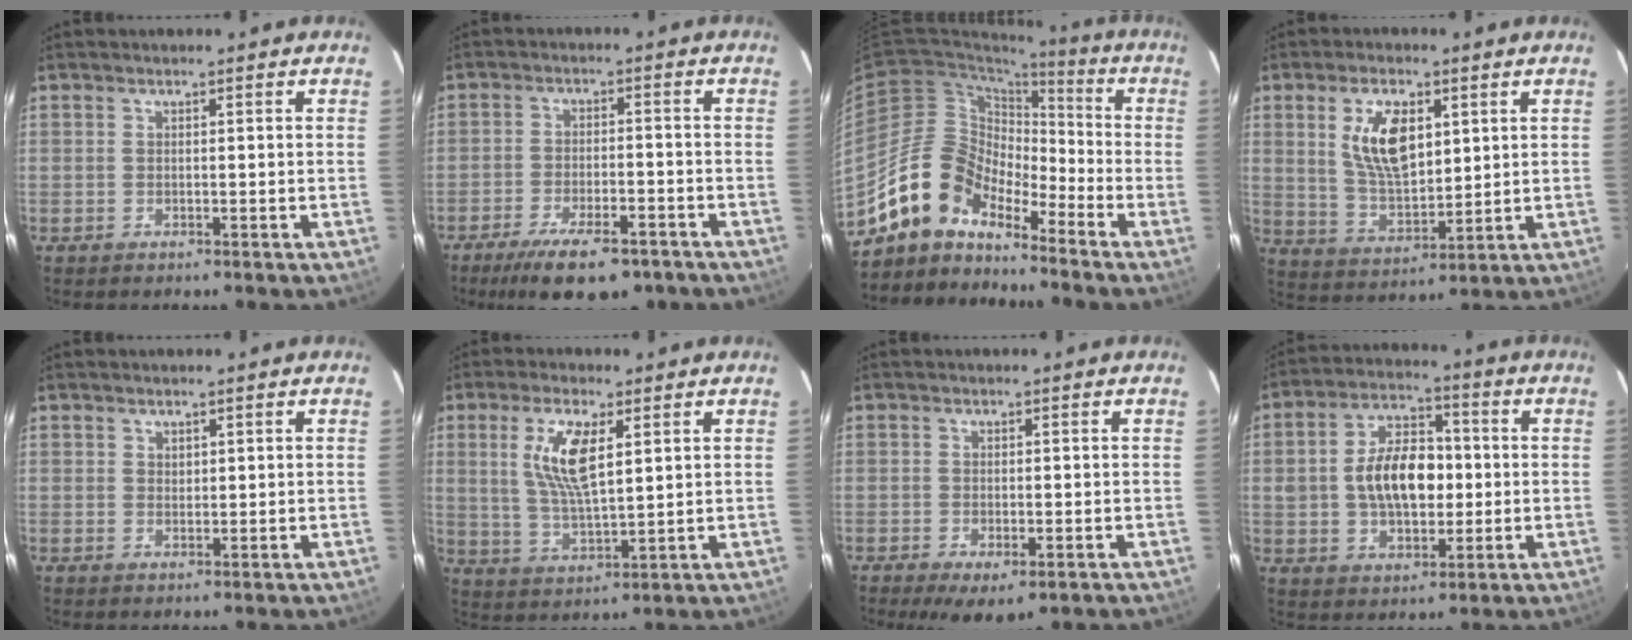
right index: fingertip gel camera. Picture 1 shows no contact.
{"total": 13.4, "force": [-9.6, 4.7, 8.1], "torque": [-0.166, -0.022, -0.146]}
{"total": 12.4, "force": [-10.5, 5.3, 3.8], "torque": [-0.068, 0.028, -0.206]}
{"total": 11.3, "force": [3.8, 5.6, 9.1], "torque": [-0.169, 0.004, 0.082]}
{"total": 1.1, "force": [0.8, 0.8, 0.2], "torque": [0.001, 0.003, 0.014]}
{"total": 9.9, "force": [3.2, 3.1, 8.8], "torque": [-0.171, 0.000, 0.069]}
{"total": 5.8, "force": [-3.1, 2.4, 4.3], "torque": [-0.085, -0.026, -0.044]}
{"total": 12.7, "force": [-0.1, 7.7, 10.2], "torque": [-0.186, 0.023, 0.004]}